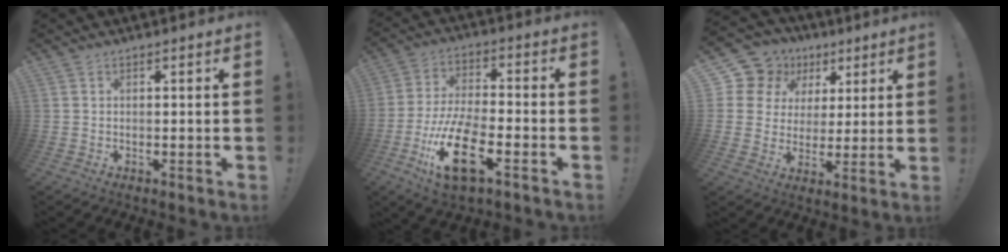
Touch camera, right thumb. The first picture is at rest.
{"total": 17.3, "force": [-7.9, 6.8, 13.9], "torque": [-0.283, 0.033, -0.130]}
{"total": 11.2, "force": [5.2, 9.3, 3.3], "torque": [-0.065, -0.032, 0.111]}